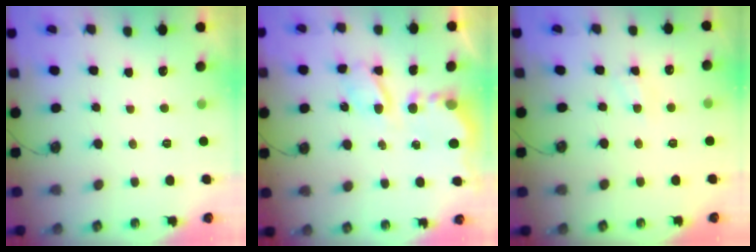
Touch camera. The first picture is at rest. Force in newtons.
{"total": 6.6, "press": 6.5, "slide": 0.6}
{"total": 3.1, "press": 3.1, "slide": 0.5}